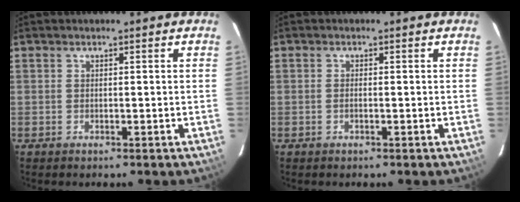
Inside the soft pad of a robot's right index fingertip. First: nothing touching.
{"total": 0.8, "force": [-0.3, 0.2, 0.7], "torque": [-0.016, 0.000, -0.006]}